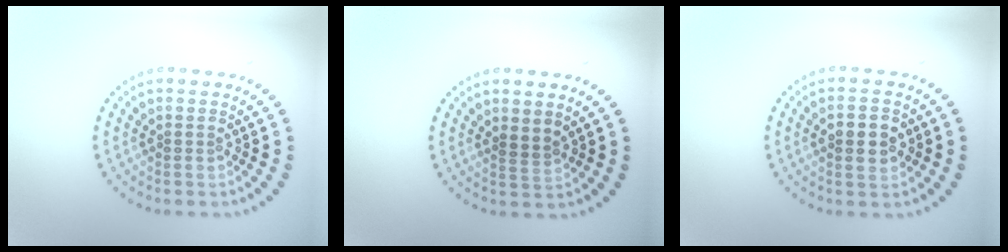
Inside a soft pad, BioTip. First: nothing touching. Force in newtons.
{"total": 1.1, "press": 0.8, "slide": 0.7}
{"total": 2.9, "press": 2.9, "slide": 0.1}